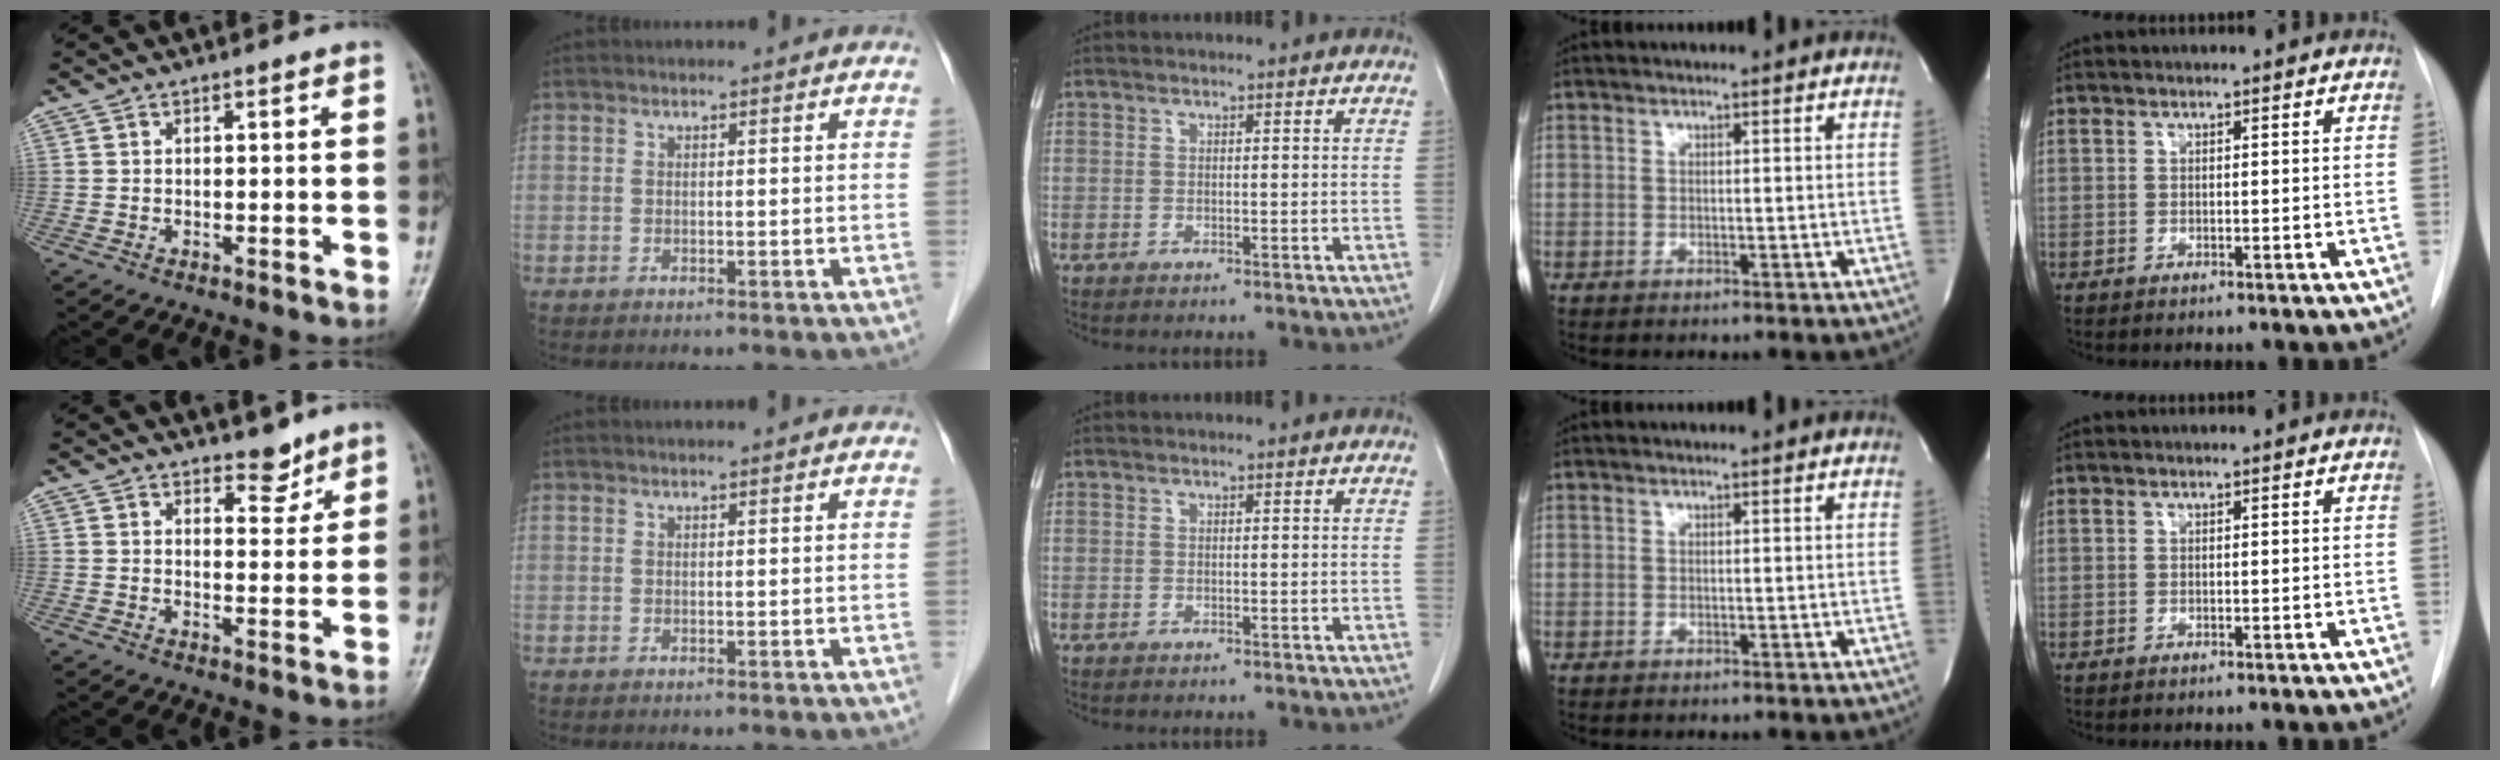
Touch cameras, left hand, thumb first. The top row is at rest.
{"thumb": {"total": 3.8, "force": [3.1, 1.8, 1.2], "torque": [0.004, -0.025, 0.047]}, "index": {"total": 0.9, "force": [0.9, 0.0, 0.4], "torque": [-0.006, 0.012, 0.015]}}